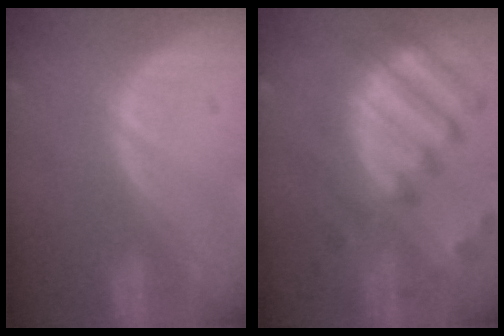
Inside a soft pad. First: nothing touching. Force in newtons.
{"total": 12.1, "press": 10.4, "slide": 6.1}